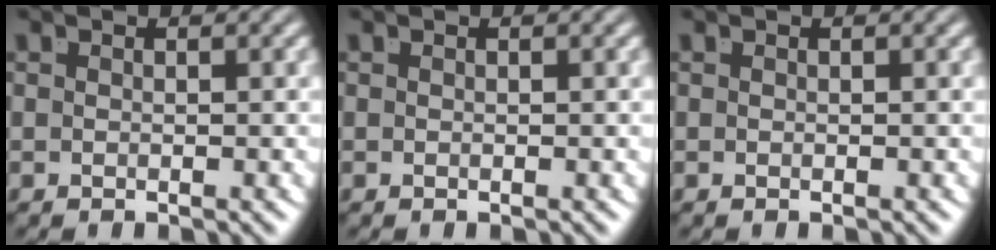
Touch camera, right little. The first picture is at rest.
{"total": 0.0}
{"total": 0.0}